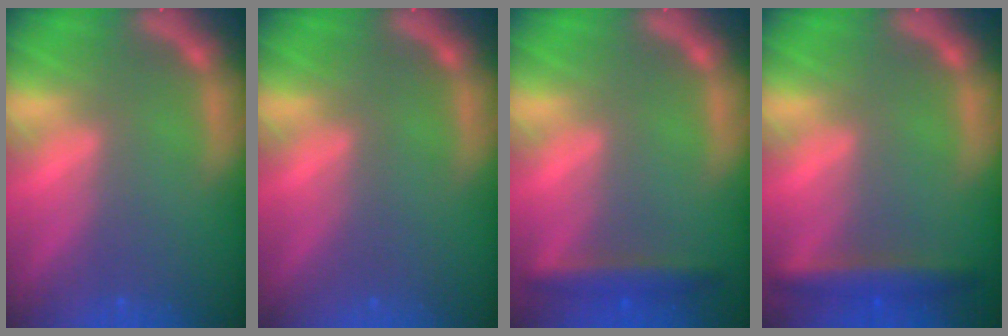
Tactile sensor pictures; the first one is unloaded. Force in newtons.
{"total": 0.0}
{"total": 2.9}
{"total": 3.5}